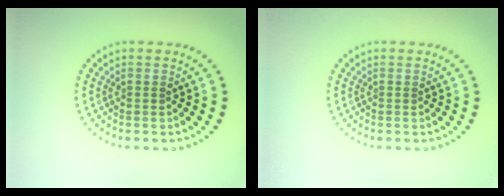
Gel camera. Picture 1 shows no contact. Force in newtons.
{"total": 0.0}